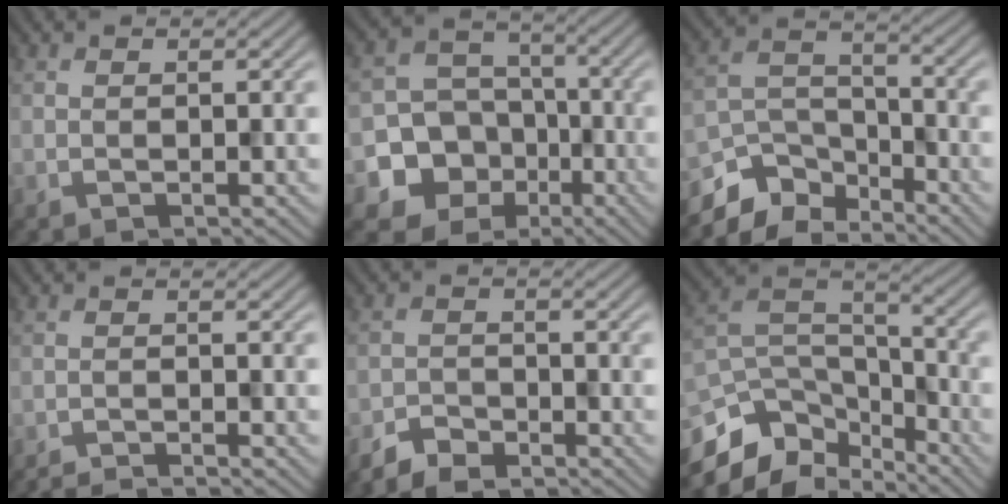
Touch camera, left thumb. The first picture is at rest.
{"total": 13.1, "force": [-5.0, 11.4, 4.0], "torque": [-0.102, -0.035, -0.108]}
{"total": 8.4, "force": [-6.9, 3.9, 2.7], "torque": [-0.059, -0.002, -0.145]}
{"total": 2.4, "force": [-2.2, 0.0, 0.9], "torque": [-0.015, 0.003, -0.045]}
{"total": 3.5, "force": [-3.0, 1.3, 1.2], "torque": [-0.022, -0.002, -0.064]}
{"total": 11.5, "force": [-8.1, 5.3, 6.1], "torque": [-0.145, -0.015, -0.146]}